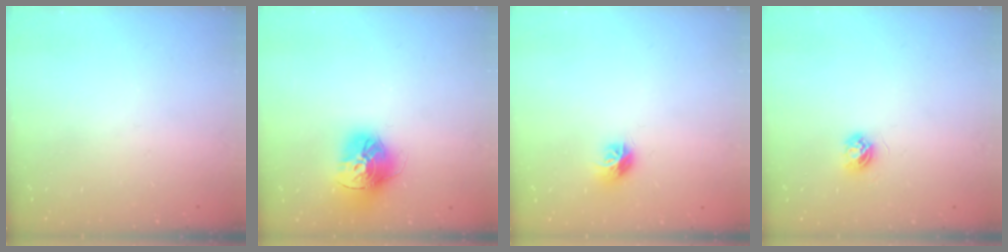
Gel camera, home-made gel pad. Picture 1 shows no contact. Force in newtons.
{"total": 15.9, "press": 15.9, "slide": 1.5}
{"total": 7.7, "press": 7.7, "slide": 0.2}
{"total": 4.2, "press": 4.2, "slide": 0.4}